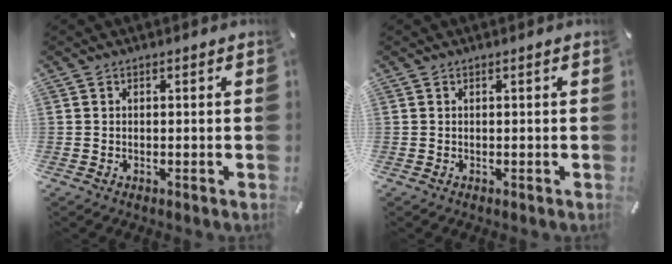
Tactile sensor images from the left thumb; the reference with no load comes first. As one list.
[{"total": 0.0}]